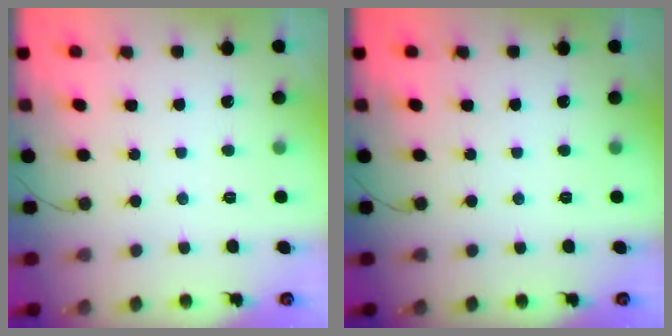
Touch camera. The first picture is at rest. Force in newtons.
{"total": 0.0}